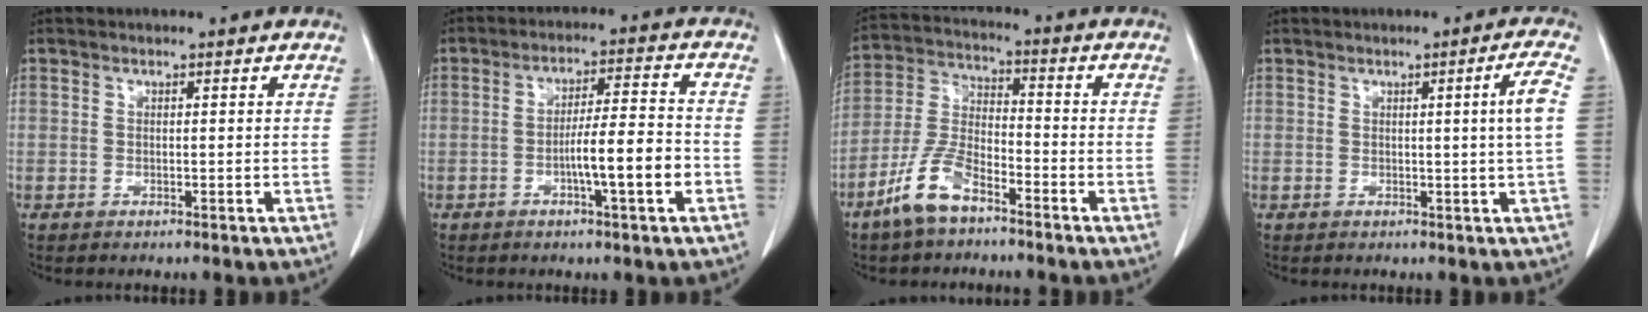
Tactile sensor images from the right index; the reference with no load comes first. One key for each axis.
{"total": 8.3, "fx": -2.7, "fy": 0.2, "fz": 7.9, "tx": -0.129, "ty": 0.007, "tz": -0.046}
{"total": 9.0, "fx": -6.1, "fy": 3.2, "fz": 5.9, "tx": -0.137, "ty": -0.002, "tz": -0.124}
{"total": 3.7, "fx": 0.2, "fy": -1.2, "fz": 3.5, "tx": -0.052, "ty": -0.004, "tz": 0.005}